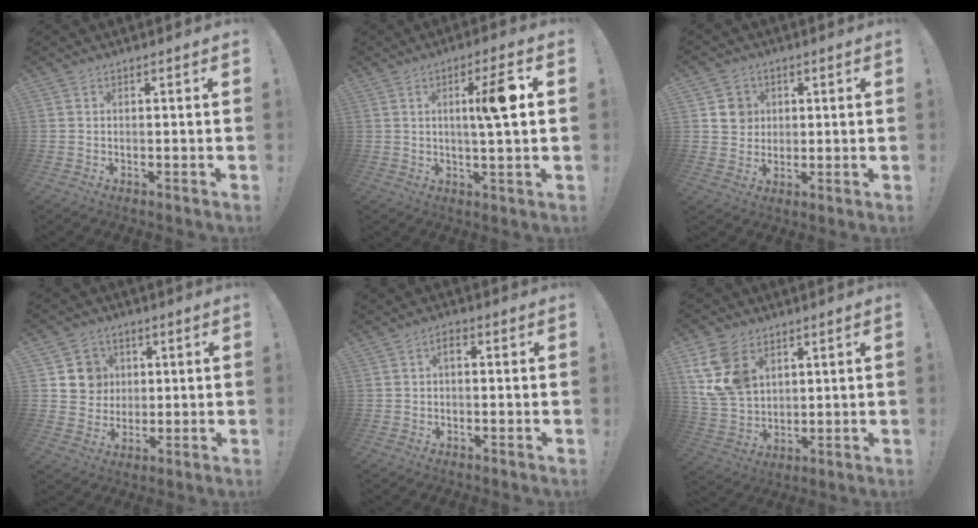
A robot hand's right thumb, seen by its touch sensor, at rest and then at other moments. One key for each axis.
{"total": 9.7, "fx": 2.0, "fy": 0.6, "fz": 9.5, "tx": -0.148, "ty": -0.004, "tz": 0.020}
{"total": 6.1, "fx": 2.1, "fy": 5.7, "fz": 0.9, "tx": -0.002, "ty": -0.013, "tz": 0.041}
{"total": 8.7, "fx": 2.7, "fy": 8.2, "fz": 1.5, "tx": -0.014, "ty": -0.019, "tz": 0.058}
{"total": 2.8, "fx": 0.5, "fy": 2.3, "fz": 1.6, "tx": -0.019, "ty": 0.001, "tz": 0.005}
{"total": 14.0, "fx": 6.3, "fy": 10.2, "fz": 7.2, "tx": -0.136, "ty": -0.028, "tz": 0.131}